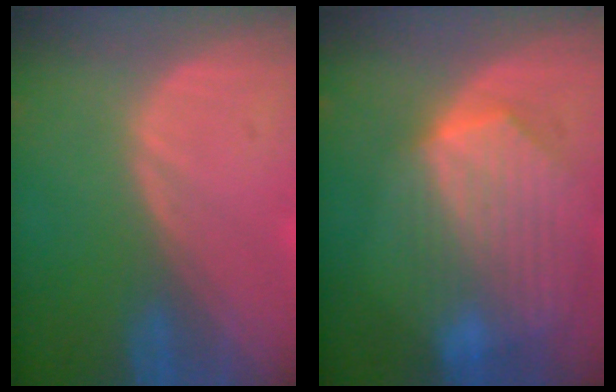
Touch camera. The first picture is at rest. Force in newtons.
{"total": 9.8, "press": 8.7, "slide": 4.5}